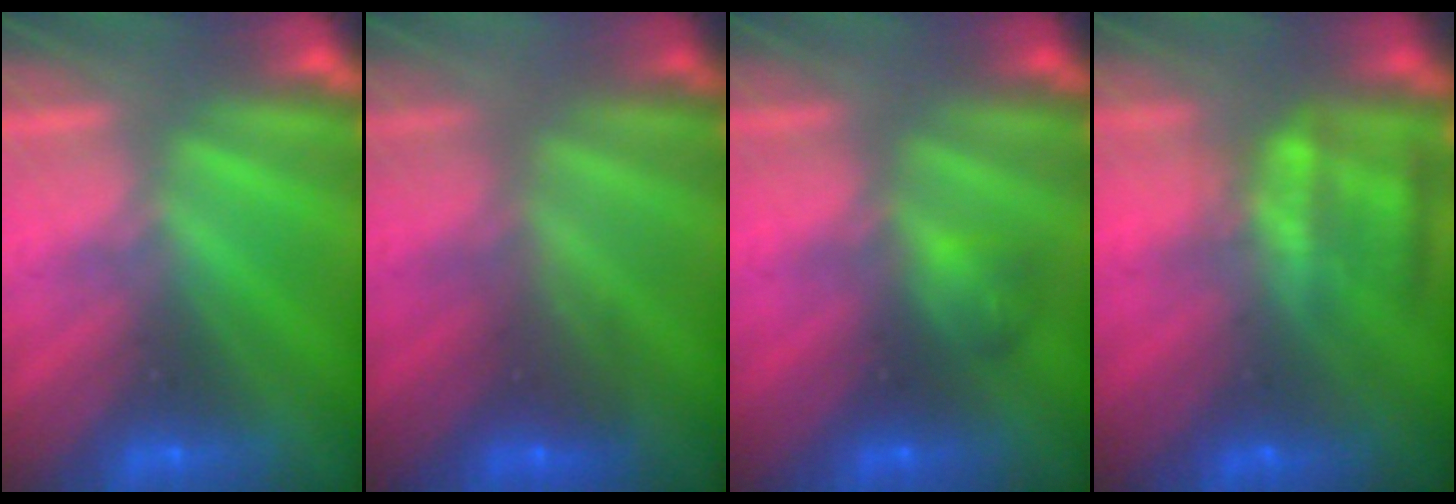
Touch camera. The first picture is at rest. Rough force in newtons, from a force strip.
{"total": 2.1}
{"total": 2.0}
{"total": 7.1}